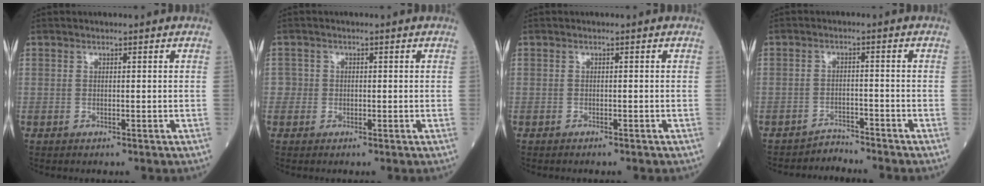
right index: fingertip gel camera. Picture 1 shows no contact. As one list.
[{"total": 1.5, "force": [-0.4, 1.5, -0.1], "torque": [0.014, 0.008, -0.011]}, {"total": 1.4, "force": [-1.2, 0.3, 0.6], "torque": [-0.013, -0.003, -0.013]}, {"total": 2.9, "force": [-2.6, -0.3, -1.3], "torque": [0.029, -0.006, -0.041]}]